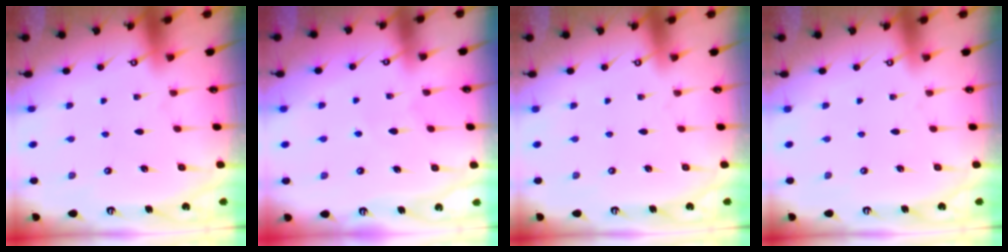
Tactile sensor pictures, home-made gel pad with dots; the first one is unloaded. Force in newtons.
{"total": 5.1, "press": 5.1, "slide": 0.3}
{"total": 0.0}
{"total": 0.0}